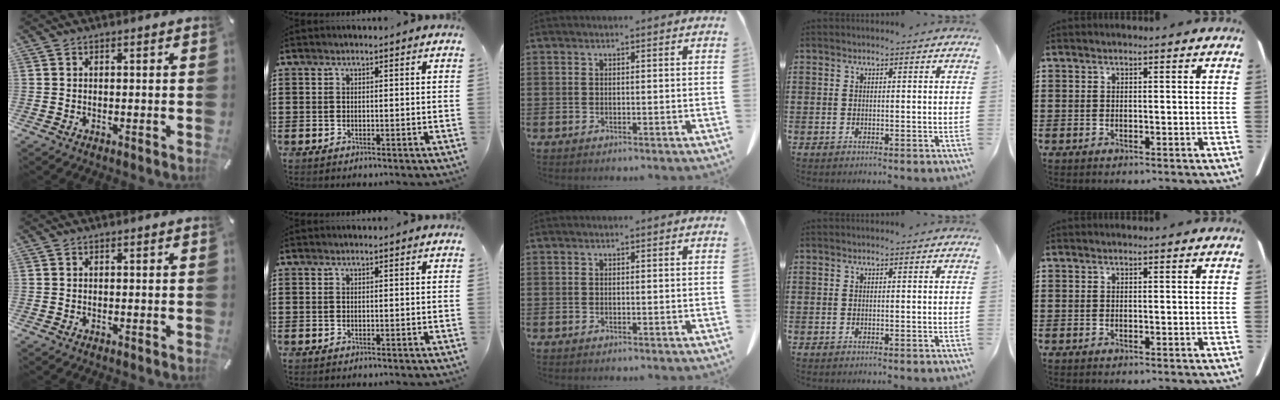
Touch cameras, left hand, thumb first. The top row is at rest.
{}